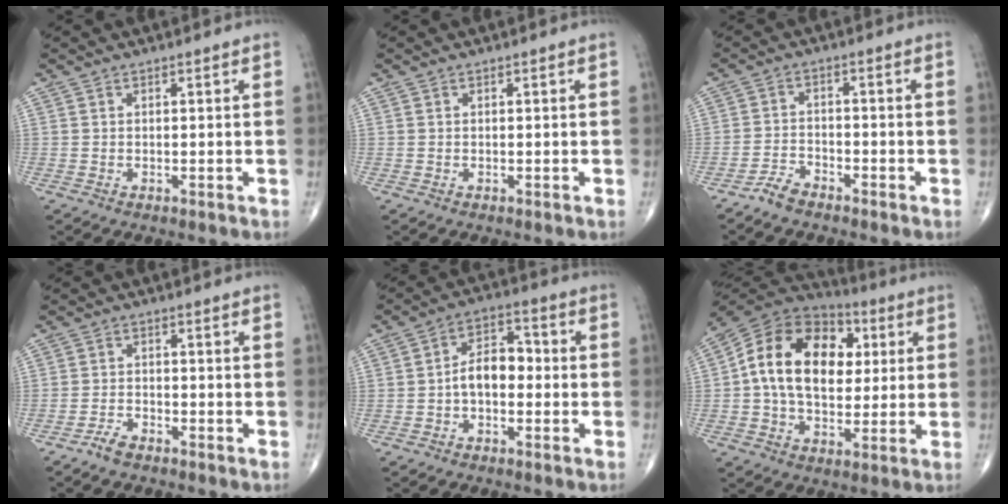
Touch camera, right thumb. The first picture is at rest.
{"total": 0.0}
{"total": 3.4, "force": [-3.0, 1.1, 1.1], "torque": [-0.025, 0.012, -0.062]}
{"total": 2.8, "force": [-2.3, 1.0, 1.3], "torque": [-0.031, 0.012, -0.044]}
{"total": 7.8, "force": [-1.1, 4.9, 6.0], "torque": [-0.083, 0.033, -0.031]}
{"total": 19.6, "force": [2.8, 13.2, 14.3], "torque": [-0.227, 0.019, 0.041]}